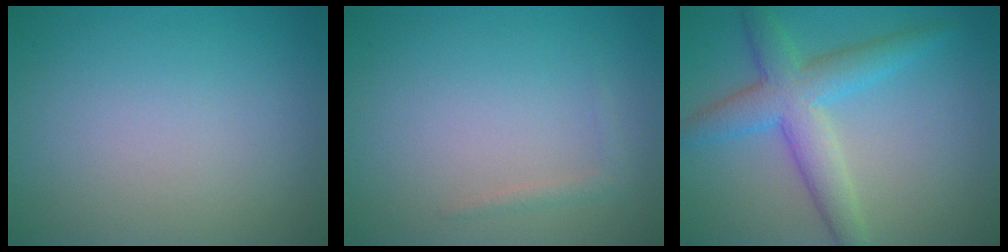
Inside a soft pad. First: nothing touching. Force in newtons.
{"total": 0.9, "press": 0.9, "slide": 0.1}
{"total": 5.4, "press": 5.4, "slide": 0.1}